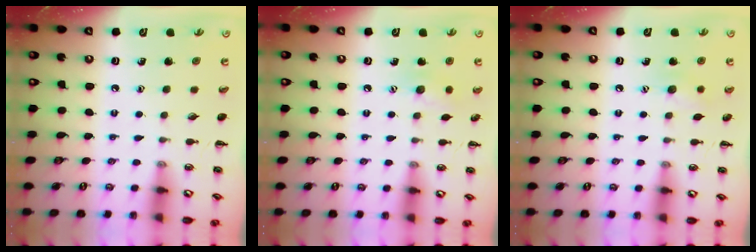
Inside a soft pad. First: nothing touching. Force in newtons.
{"total": 7.7, "press": 7.6, "slide": 1.5}
{"total": 6.6, "press": 6.5, "slide": 1.1}